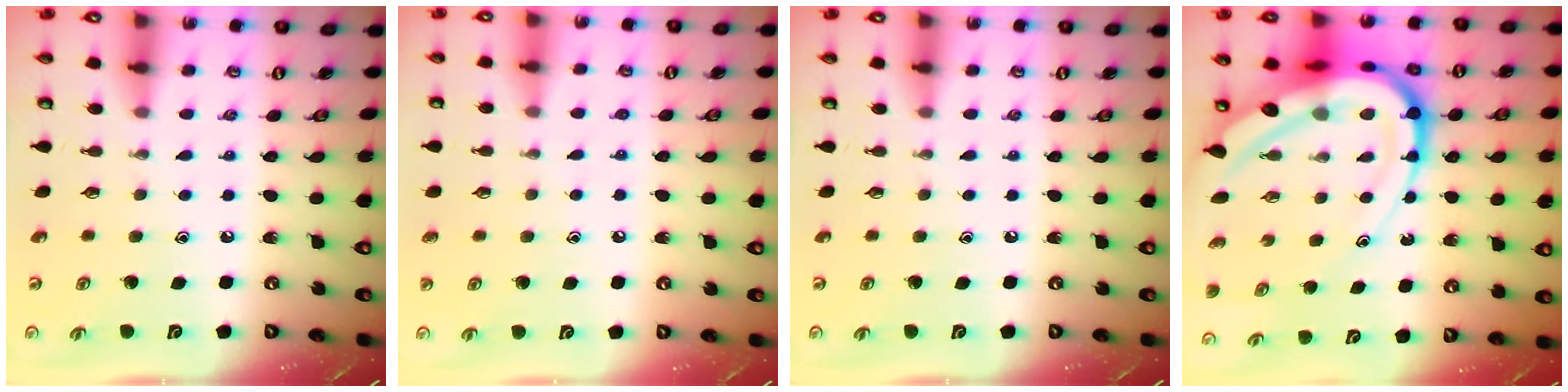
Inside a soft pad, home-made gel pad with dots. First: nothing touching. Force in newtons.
{"total": 4.1, "press": 4.1, "slide": 0.4}
{"total": 0.0}
{"total": 22.8, "press": 22.6, "slide": 2.4}